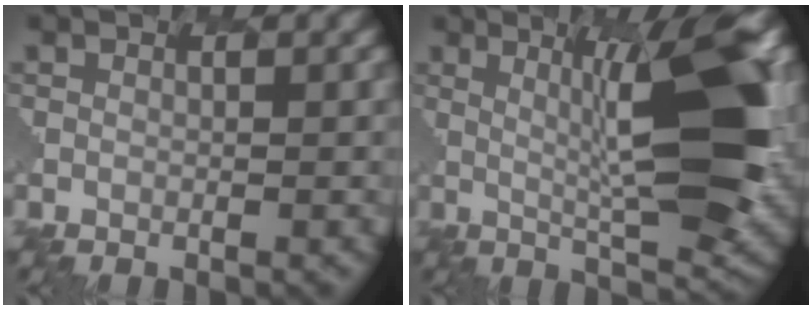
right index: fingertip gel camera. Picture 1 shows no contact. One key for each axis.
{"total": 7.0, "fx": 2.0, "fy": 0.4, "fz": 6.6, "tx": -0.125, "ty": 0.006, "tz": 0.021}